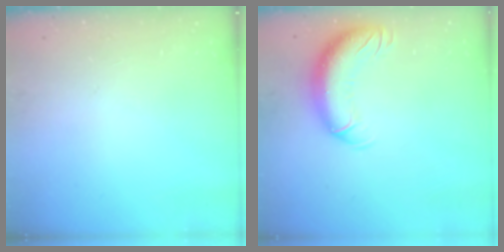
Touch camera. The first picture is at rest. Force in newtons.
{"total": 13.5, "press": 13.2, "slide": 2.9}